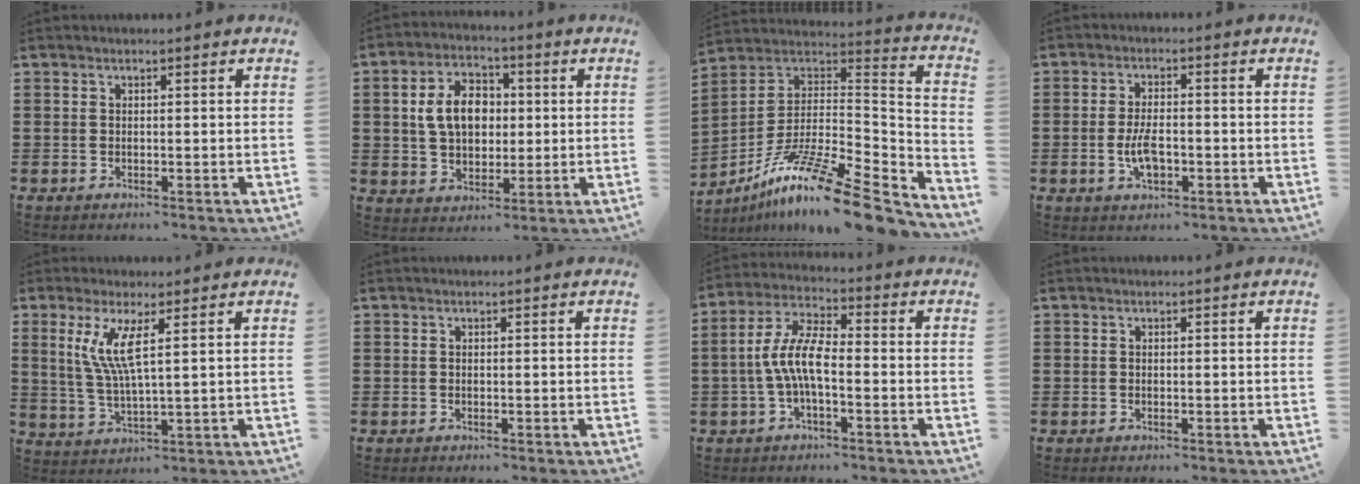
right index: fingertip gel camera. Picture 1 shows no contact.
{"total": 8.1, "force": [0.8, 5.8, 5.7], "torque": [-0.122, 0.011, 0.006]}
{"total": 15.4, "force": [-10.7, 2.2, 10.9], "torque": [-0.197, 0.015, -0.192]}
{"total": 4.7, "force": [-1.0, 2.0, 4.1], "torque": [-0.084, 0.001, -0.018]}
{"total": 6.4, "force": [2.4, 0.7, 5.9], "torque": [-0.138, -0.009, 0.035]}
{"total": 0.0}
{"total": 7.5, "force": [-1.7, 2.5, 6.9], "torque": [-0.163, -0.010, -0.038]}
{"total": 0.0}